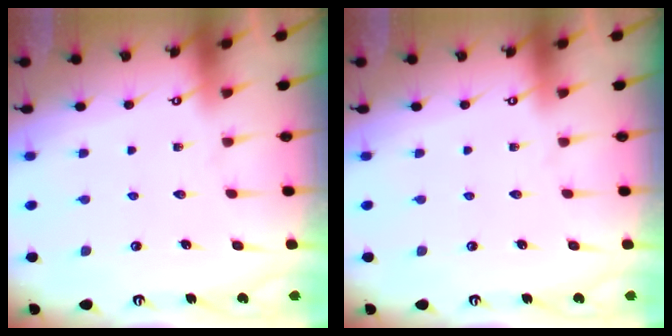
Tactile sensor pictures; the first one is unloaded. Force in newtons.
{"total": 0.0}